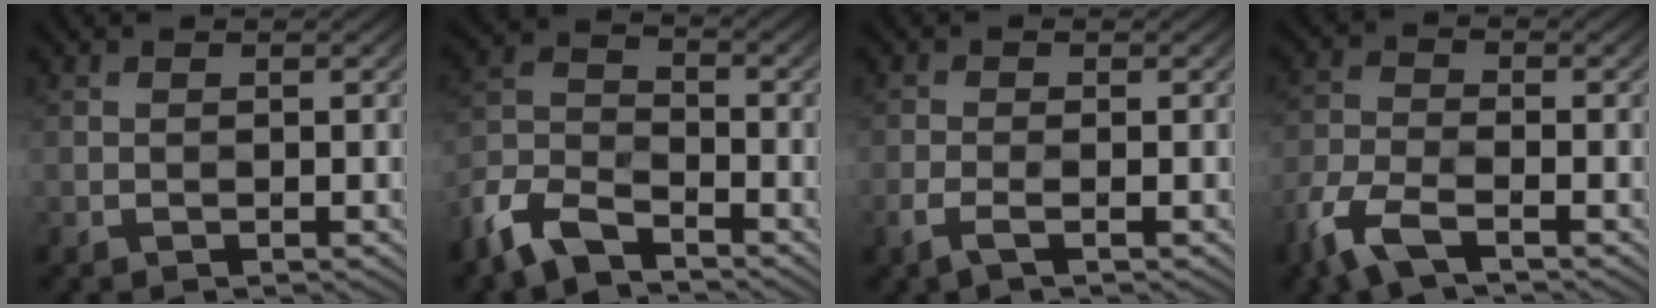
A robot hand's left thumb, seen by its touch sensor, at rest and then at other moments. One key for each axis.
{"total": 7.5, "fx": -5.3, "fy": 3.1, "fz": 4.4, "tx": -0.093, "ty": 0.000, "tz": -0.125}
{"total": 1.7, "fx": -0.1, "fy": 0.4, "fz": 1.7, "tx": -0.037, "ty": 0.003, "tz": -0.013}
{"total": 6.3, "fx": -3.5, "fy": 2.6, "fz": 4.6, "tx": -0.105, "ty": -0.008, "tz": -0.088}